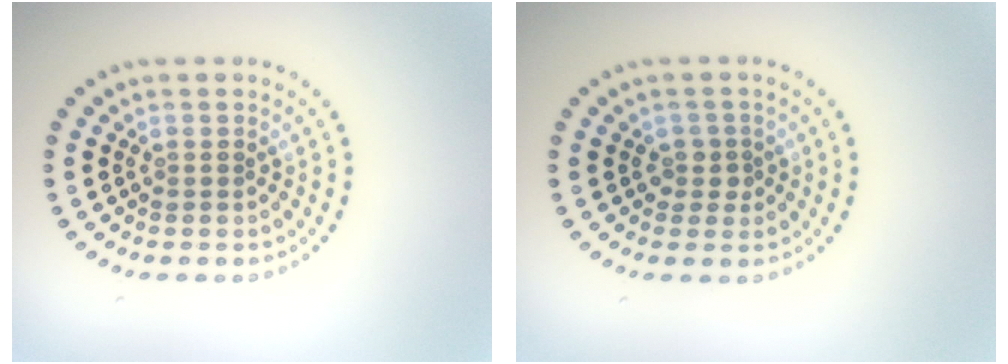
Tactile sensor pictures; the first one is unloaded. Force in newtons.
{"total": 1.5, "press": 1.3, "slide": 0.8}